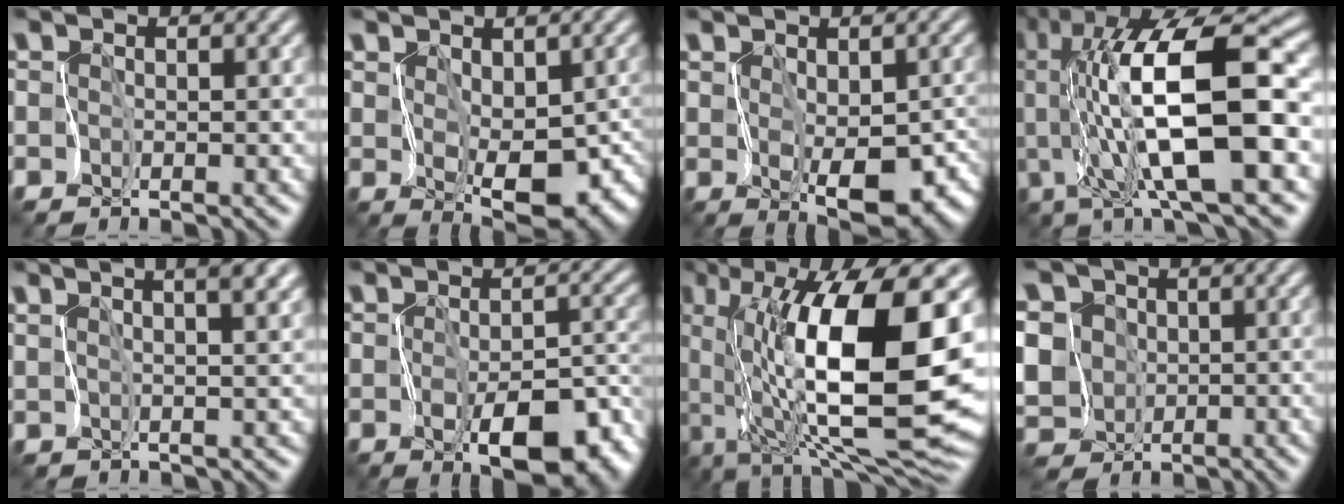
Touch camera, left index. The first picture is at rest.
{"total": 8.7, "force": [-0.8, 4.9, 7.1], "torque": [-0.095, -0.038, 0.008]}
{"total": 8.4, "force": [-2.3, 4.3, 6.8], "torque": [-0.083, -0.036, -0.009]}
{"total": 11.1, "force": [0.4, 1.1, 11.1], "torque": [-0.188, 0.004, 0.018]}
{"total": 5.5, "force": [3.7, 1.3, 3.9], "torque": [-0.051, 0.004, 0.062]}
{"total": 7.9, "force": [-4.2, 2.9, 6.1], "torque": [-0.085, -0.026, -0.039]}
{"total": 12.9, "force": [1.3, 2.0, 12.7], "torque": [-0.196, -0.025, 0.038]}
{"total": 10.5, "force": [1.6, 9.1, 5.0], "torque": [-0.144, 0.016, 0.013]}